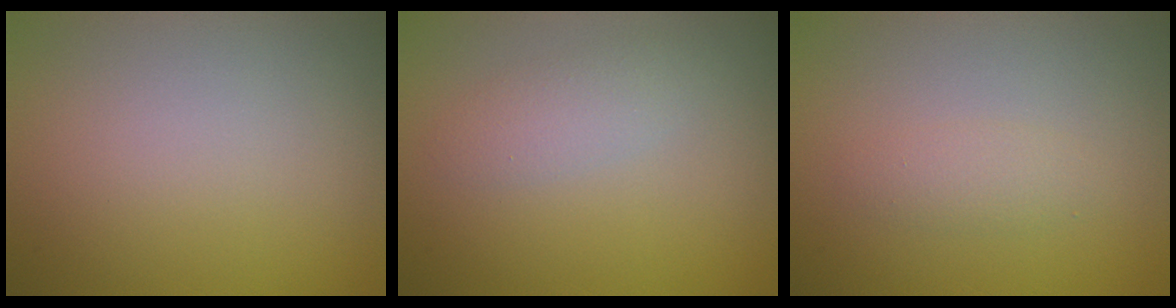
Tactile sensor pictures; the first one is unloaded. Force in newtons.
{"total": 1.9, "press": 1.9, "slide": 0.0}
{"total": 1.4, "press": 1.4, "slide": 0.1}